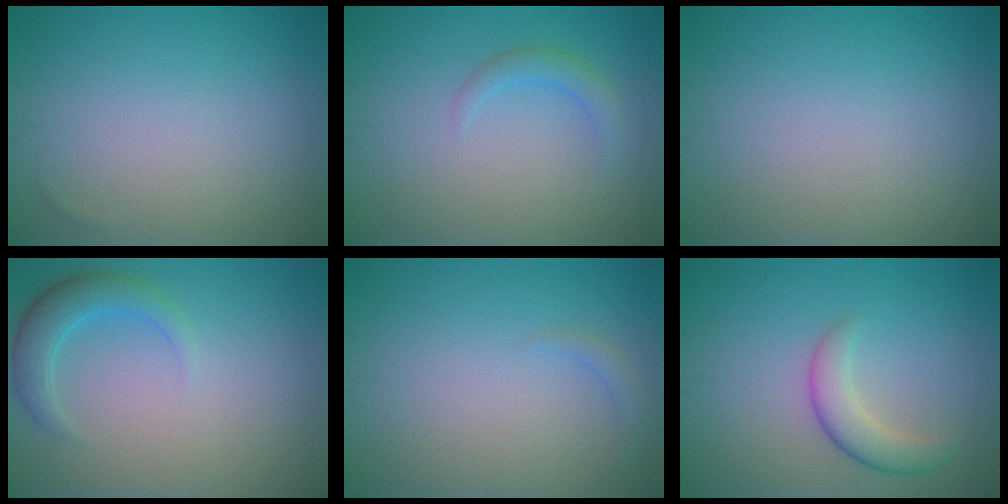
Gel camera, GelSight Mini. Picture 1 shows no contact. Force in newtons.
{"total": 1.6, "press": 1.6, "slide": 0.0}
{"total": 0.0}
{"total": 3.0, "press": 3.0, "slide": 0.1}
{"total": 1.0, "press": 1.0, "slide": 0.2}
{"total": 3.0, "press": 3.0, "slide": 0.1}